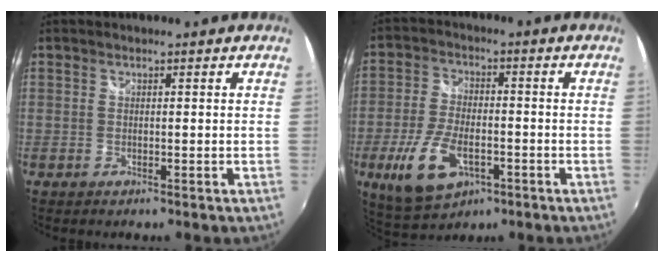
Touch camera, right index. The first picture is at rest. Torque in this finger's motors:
{"motor_torque": [1.04, -0.82, 0.65, 0.15]}